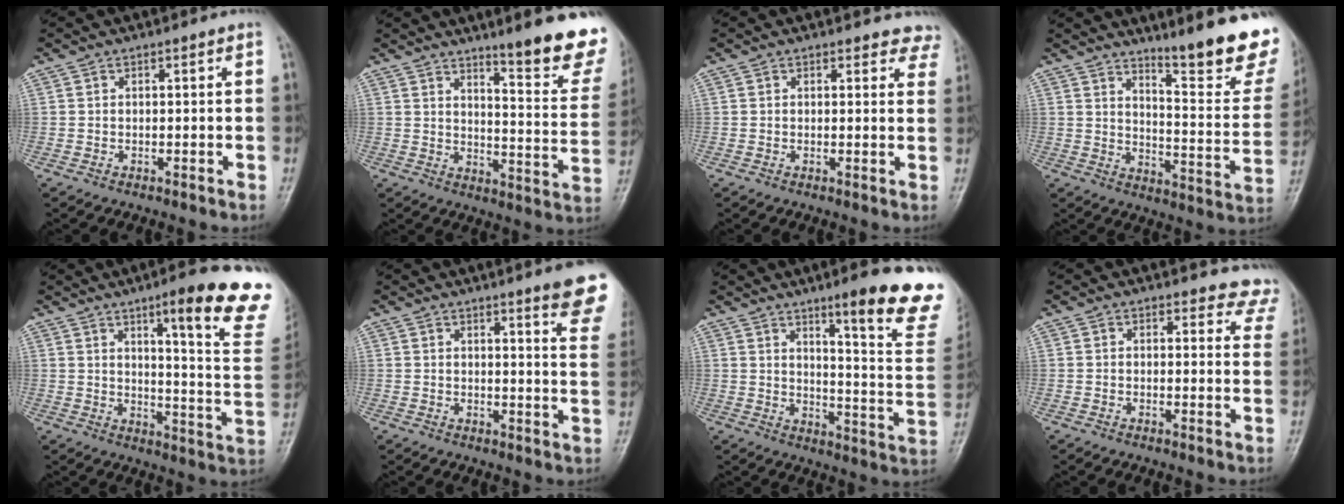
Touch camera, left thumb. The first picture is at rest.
{"total": 16.6, "force": [11.8, 2.2, 11.5], "torque": [-0.116, -0.090, 0.158]}
{"total": 5.3, "force": [4.8, 2.1, 0.1], "torque": [0.046, -0.021, 0.024]}
{"total": 18.4, "force": [13.8, 2.4, 11.9], "torque": [-0.130, -0.119, 0.192]}
{"total": 20.5, "force": [12.5, 3.0, 16.0], "torque": [-0.180, -0.065, 0.161]}
{"total": 11.8, "force": [8.5, 1.3, 8.0], "torque": [-0.071, -0.042, 0.085]}
{"total": 19.2, "force": [12.3, 2.4, 14.5], "torque": [-0.153, -0.076, 0.167]}
{"total": 8.1, "force": [7.6, 2.9, 0.0], "torque": [0.056, -0.045, 0.045]}